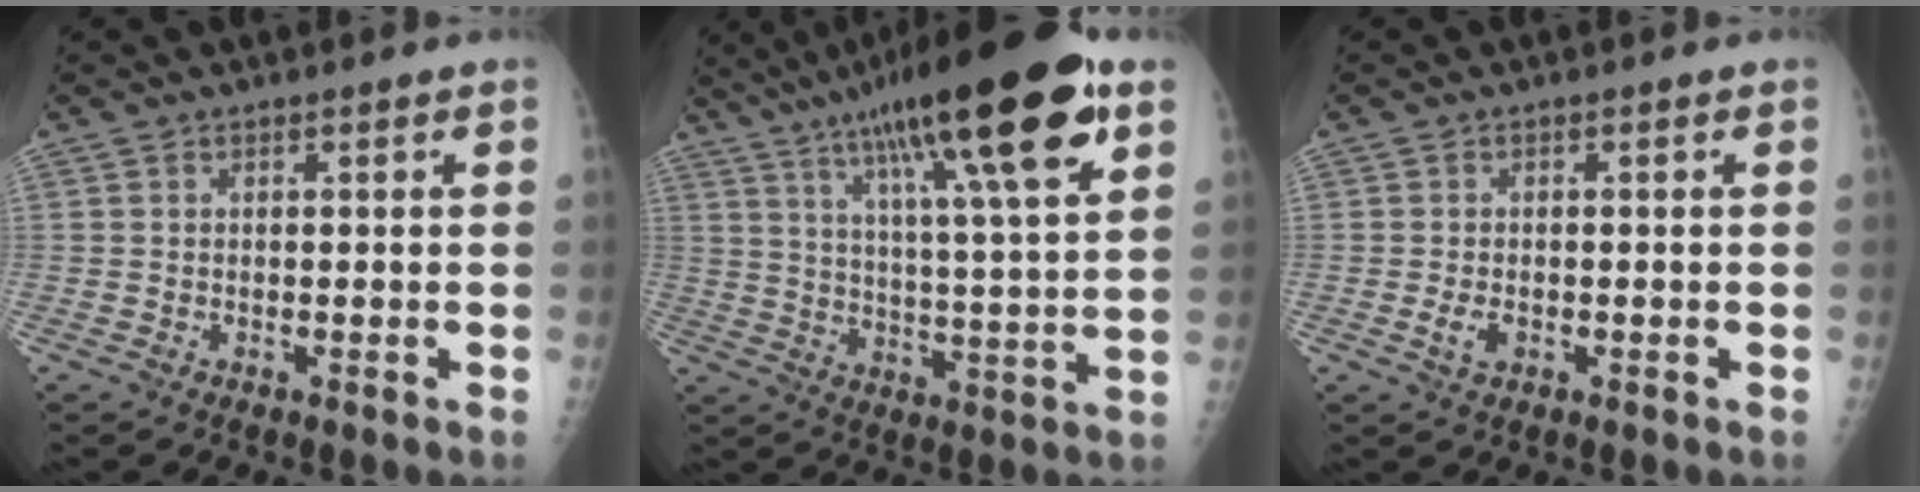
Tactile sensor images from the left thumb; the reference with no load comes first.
{"total": 24.1, "force": [13.1, 4.3, 19.8], "torque": [-0.311, -0.023, 0.207]}
{"total": 2.6, "force": [-0.7, 1.7, 1.9], "torque": [-0.033, 0.000, -0.012]}